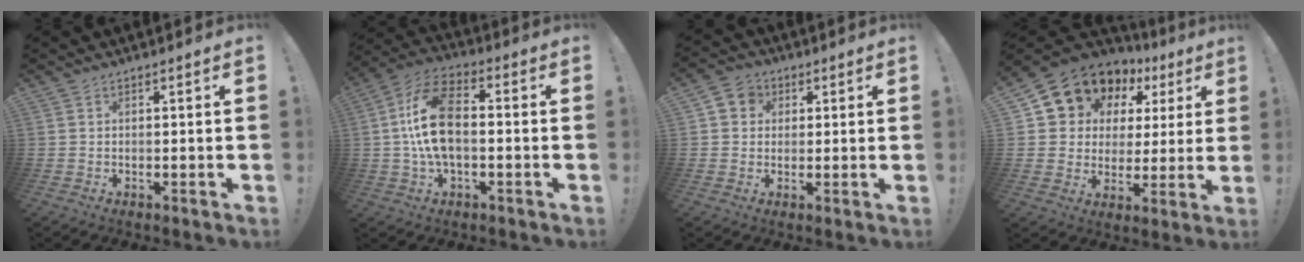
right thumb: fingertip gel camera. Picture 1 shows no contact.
{"total": 15.3, "force": [0.2, 8.3, 12.8], "torque": [-0.251, 0.010, 0.002]}
{"total": 5.6, "force": [1.2, 5.2, 1.9], "torque": [-0.025, 0.001, 0.023]}
{"total": 11.6, "force": [8.1, 7.8, 3.0], "torque": [-0.056, -0.067, 0.161]}